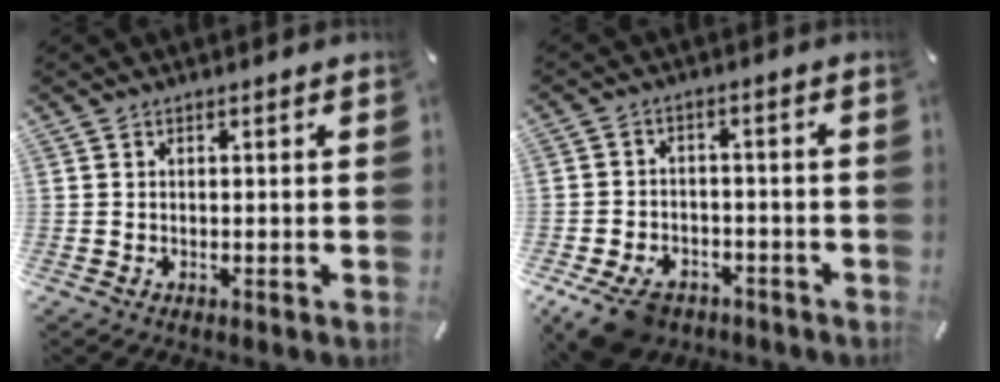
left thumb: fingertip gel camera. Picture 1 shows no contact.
{"total": 9.2, "force": [-5.8, 5.7, 4.4], "torque": [-0.086, 0.032, -0.101]}